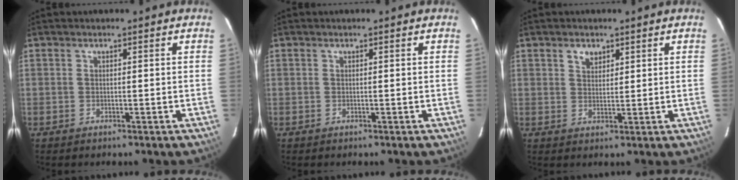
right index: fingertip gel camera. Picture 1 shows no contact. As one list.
[{"total": 0.0}, {"total": 2.7, "force": [1.6, 1.8, 1.2], "torque": [-0.014, 0.007, 0.029]}]